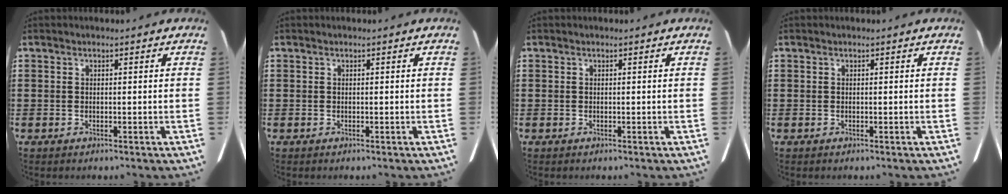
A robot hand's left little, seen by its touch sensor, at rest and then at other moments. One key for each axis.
{"total": 0.0}
{"total": 0.0}
{"total": 0.0}